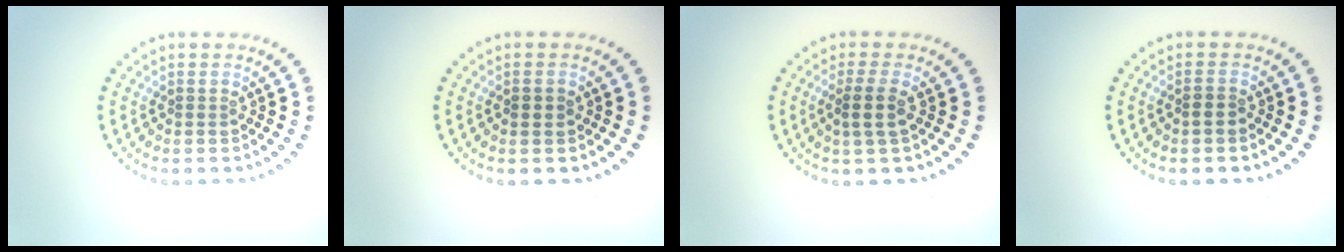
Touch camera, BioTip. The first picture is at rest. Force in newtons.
{"total": 1.1, "press": 1.1, "slide": 0.2}
{"total": 2.2, "press": 1.7, "slide": 1.3}
{"total": 1.1, "press": 0.9, "slide": 0.7}